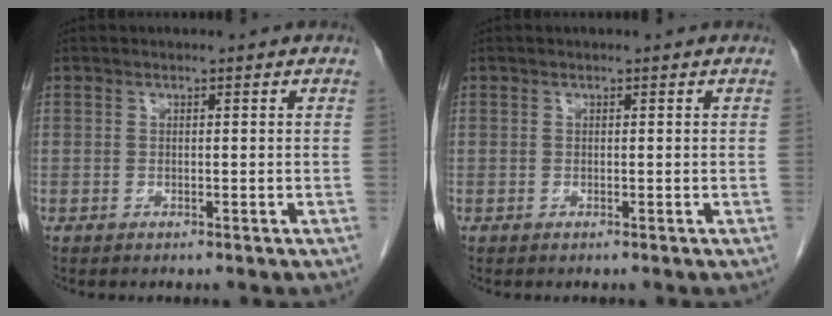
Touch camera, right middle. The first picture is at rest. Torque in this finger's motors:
{"motor_torque": [0.37, -0.19, -0.02, 0.00]}